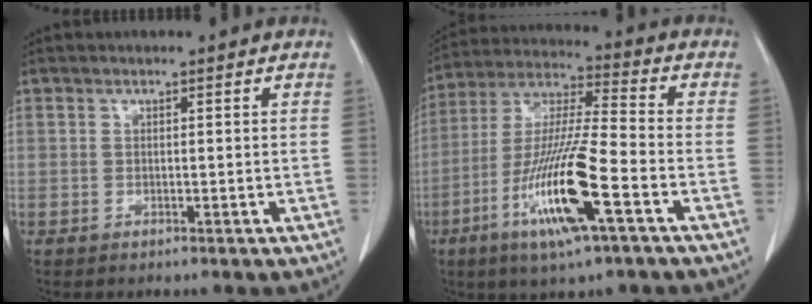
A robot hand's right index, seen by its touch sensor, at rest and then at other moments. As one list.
[{"total": 16.1, "force": [-6.5, 1.0, 14.6], "torque": [-0.296, -0.019, -0.122]}]